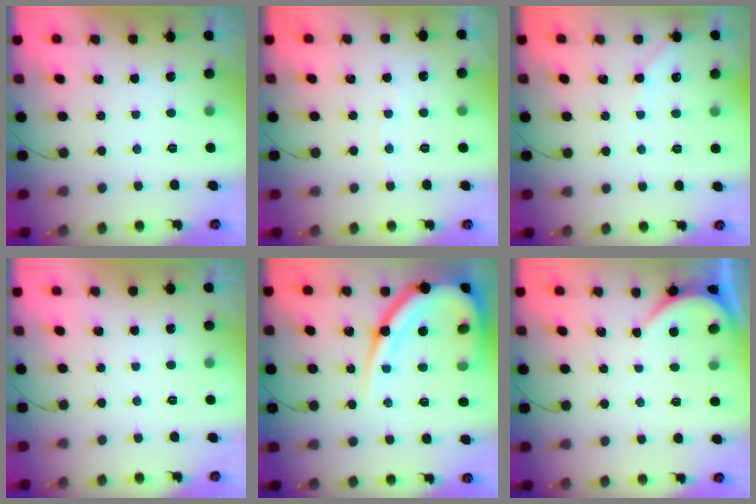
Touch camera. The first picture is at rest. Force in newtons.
{"total": 2.0, "press": 2.0, "slide": 0.3}
{"total": 3.5, "press": 3.5, "slide": 0.5}
{"total": 0.0}
{"total": 19.8, "press": 19.7, "slide": 1.7}
{"total": 2.4, "press": 2.4, "slide": 0.2}